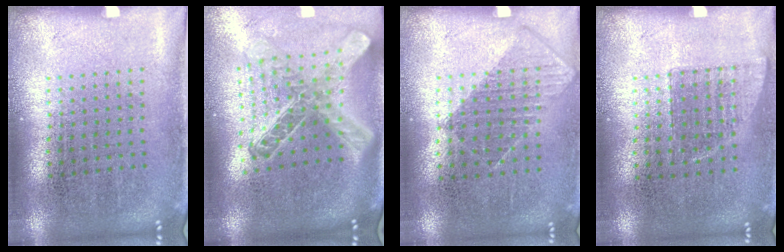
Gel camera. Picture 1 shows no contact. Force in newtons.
{"total": 2.7, "press": 2.0, "slide": 1.8}
{"total": 0.8, "press": 0.7, "slide": 0.4}
{"total": 0.7, "press": 0.6, "slide": 0.2}